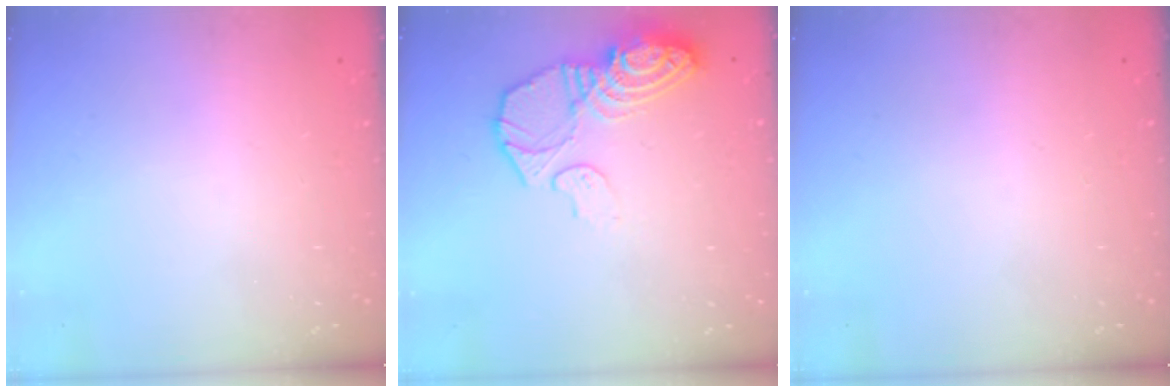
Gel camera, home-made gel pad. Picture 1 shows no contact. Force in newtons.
{"total": 11.4, "press": 11.4, "slide": 1.2}
{"total": 0.0}